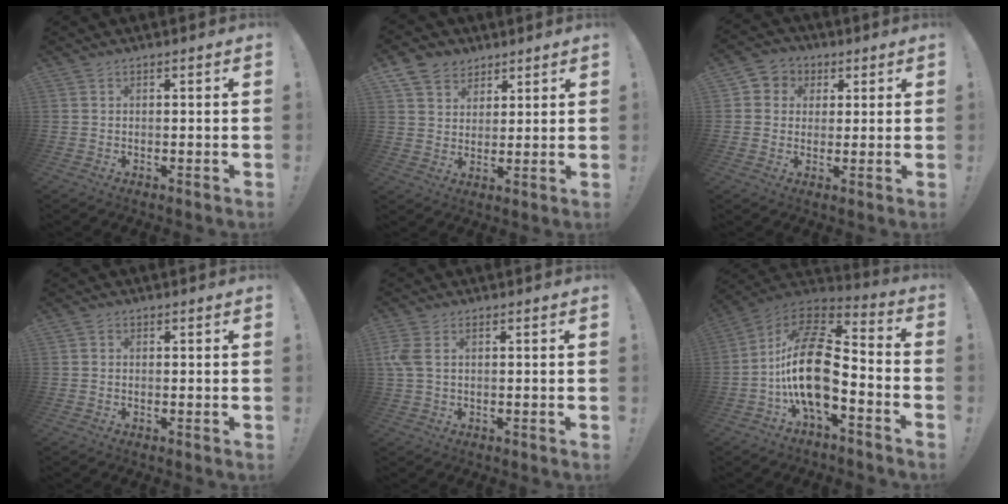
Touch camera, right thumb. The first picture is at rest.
{"total": 8.0, "force": [5.1, 6.0, 1.6], "torque": [-0.028, -0.033, 0.104]}
{"total": 5.7, "force": [0.4, 5.5, 1.4], "torque": [-0.010, 0.002, 0.009]}
{"total": 0.6, "force": [-0.2, 0.5, 0.0], "torque": [0.000, 0.003, -0.004]}
{"total": 4.0, "force": [0.9, 2.3, 3.2], "torque": [-0.079, 0.003, 0.017]}
{"total": 21.1, "force": [-3.2, 10.4, 18.0], "torque": [-0.362, 0.023, -0.055]}